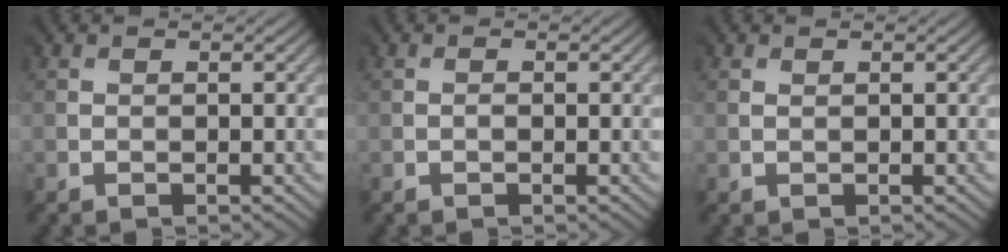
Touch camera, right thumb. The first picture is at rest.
{"total": 0.0}
{"total": 0.7, "force": [0.6, 0.3, -0.1], "torque": [0.004, 0.000, 0.013]}